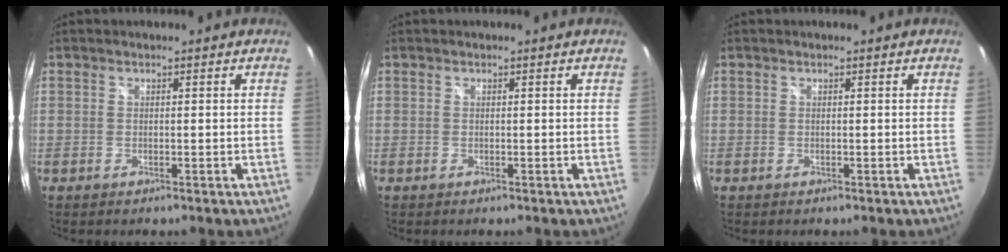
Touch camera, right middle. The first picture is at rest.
{"total": 0.0}
{"total": 0.0}